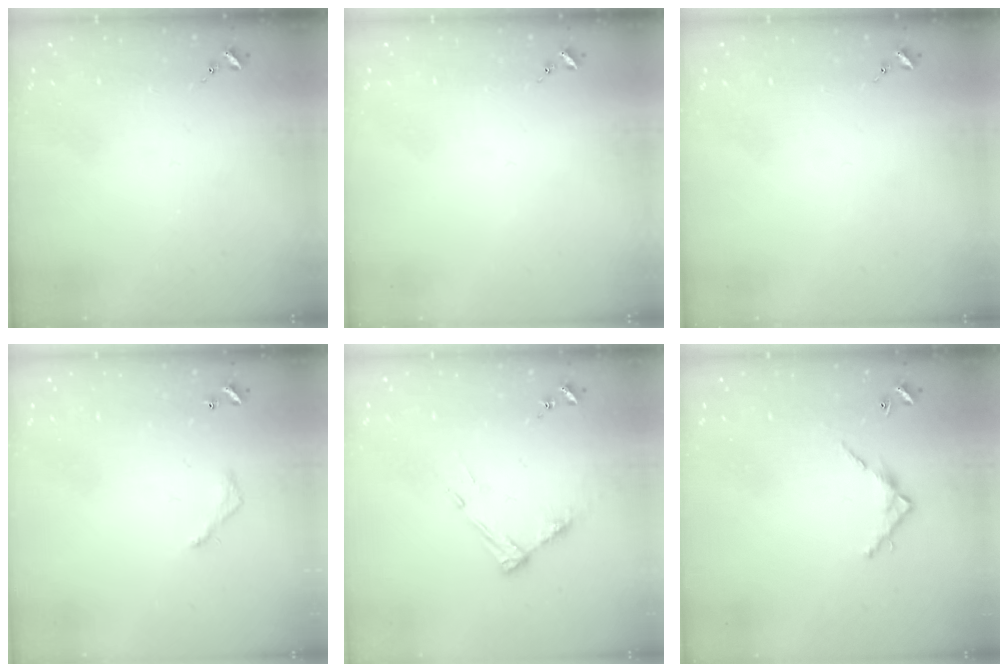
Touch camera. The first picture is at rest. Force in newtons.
{"total": 0.0}
{"total": 0.0}
{"total": 3.2, "press": 3.2, "slide": 0.2}
{"total": 8.1, "press": 8.1, "slide": 0.6}
{"total": 6.3, "press": 6.3, "slide": 0.5}